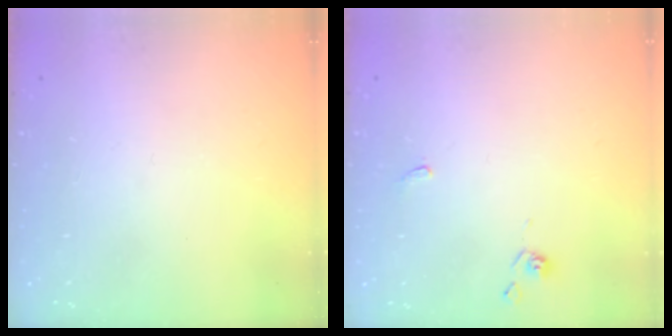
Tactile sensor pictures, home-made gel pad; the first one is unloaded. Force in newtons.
{"total": 2.8, "press": 2.8, "slide": 0.6}